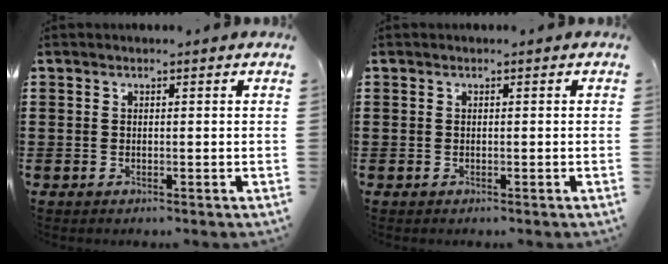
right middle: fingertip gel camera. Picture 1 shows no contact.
{"total": 0.0}